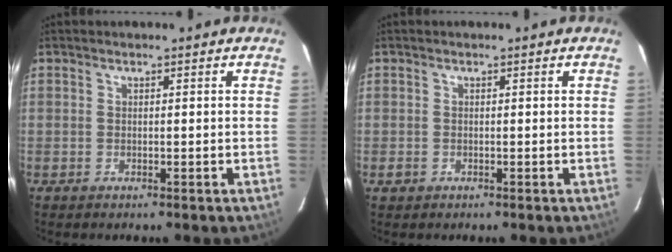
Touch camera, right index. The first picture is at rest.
{"total": 0.9, "force": [-0.3, 0.9, 0.1], "torque": [-0.002, 0.004, -0.004]}